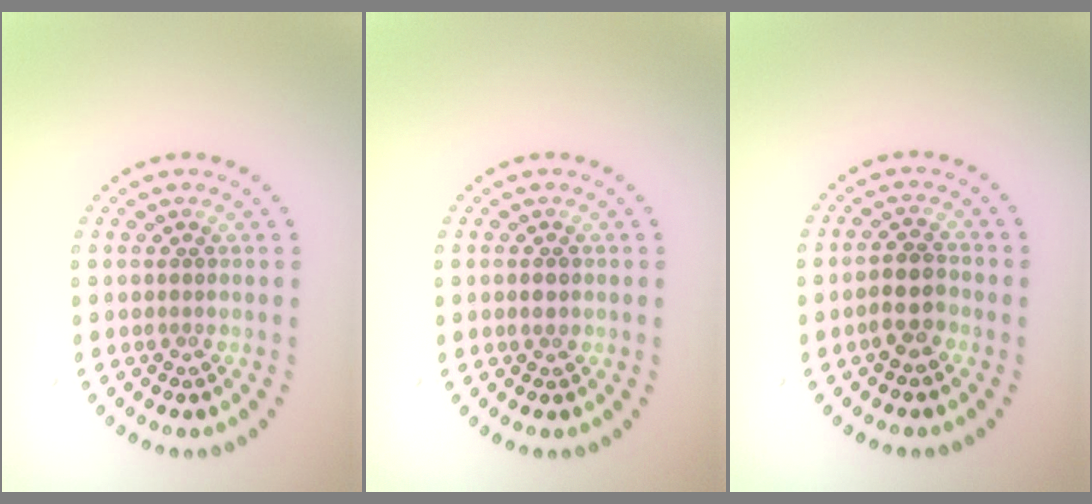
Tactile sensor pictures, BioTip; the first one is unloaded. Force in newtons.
{"total": 1.1, "press": 1.1, "slide": 0.1}
{"total": 2.5, "press": 2.4, "slide": 0.9}